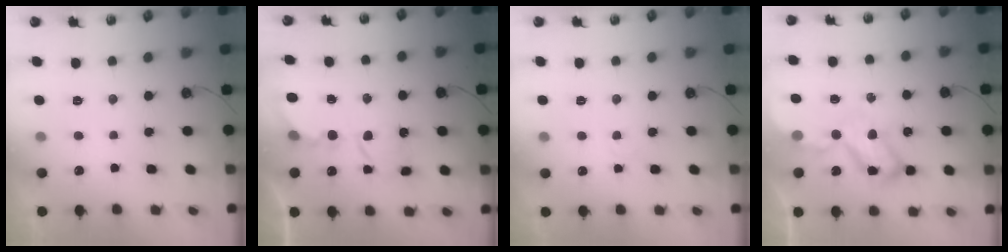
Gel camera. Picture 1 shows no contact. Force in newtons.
{"total": 6.4, "press": 6.4, "slide": 0.3}
{"total": 1.9, "press": 1.9, "slide": 0.4}
{"total": 12.6, "press": 12.5, "slide": 1.2}